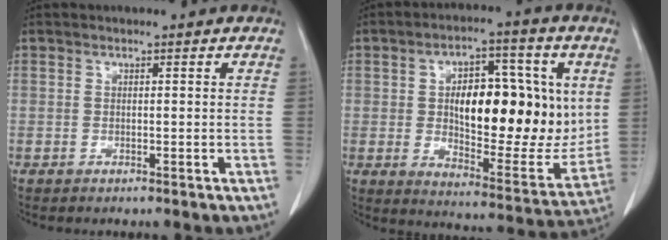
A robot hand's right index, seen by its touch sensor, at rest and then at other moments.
{"total": 20.0, "force": [2.8, 8.2, 18.1], "torque": [-0.271, 0.006, 0.048]}